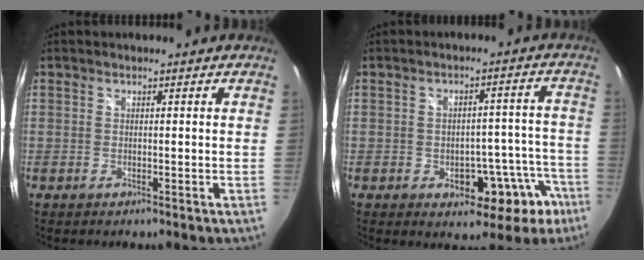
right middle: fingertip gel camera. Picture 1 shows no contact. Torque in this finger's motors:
{"motor_torque": [0.48, -0.45, 0.09, 0.03]}